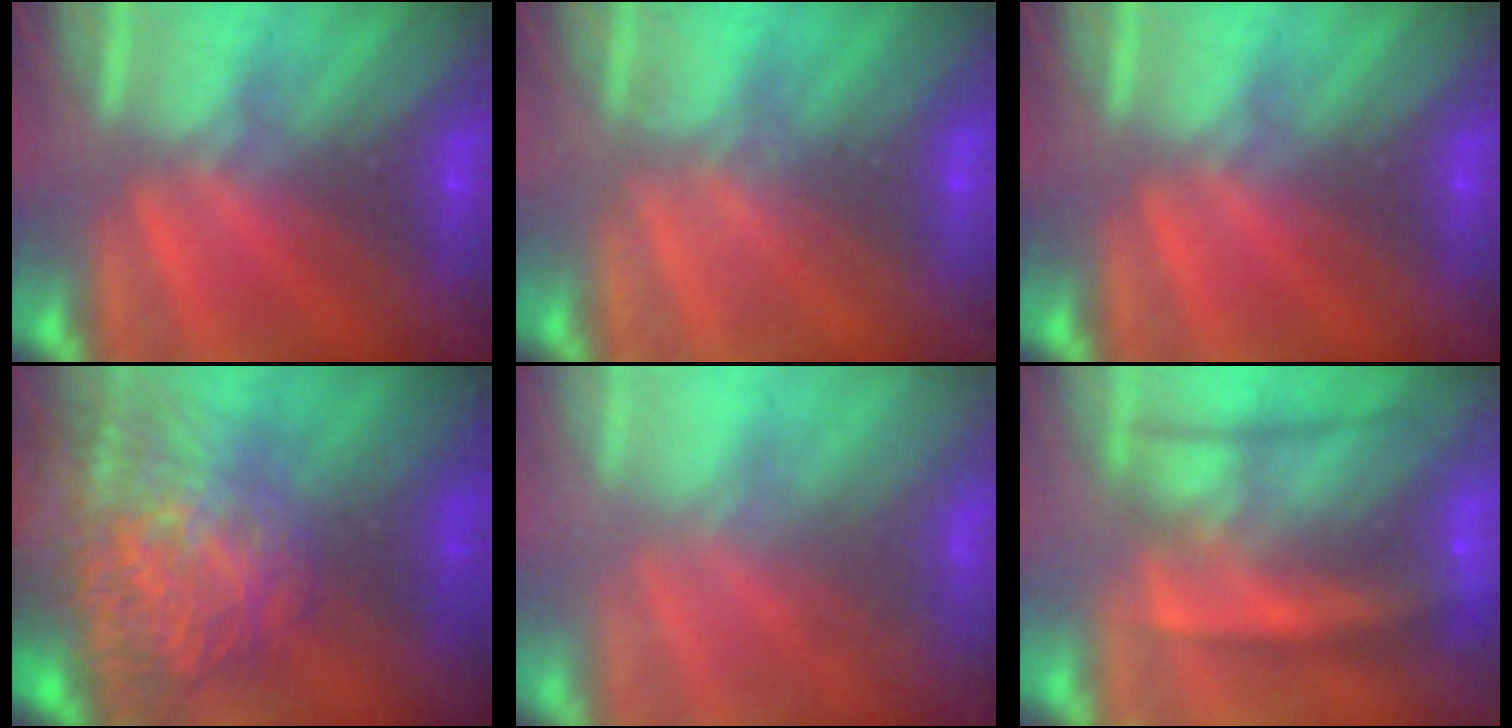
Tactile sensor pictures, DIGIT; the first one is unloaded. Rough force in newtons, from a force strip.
{"total": 1.8}
{"total": 0.0}
{"total": 9.4}
{"total": 7.4}
{"total": 5.8}